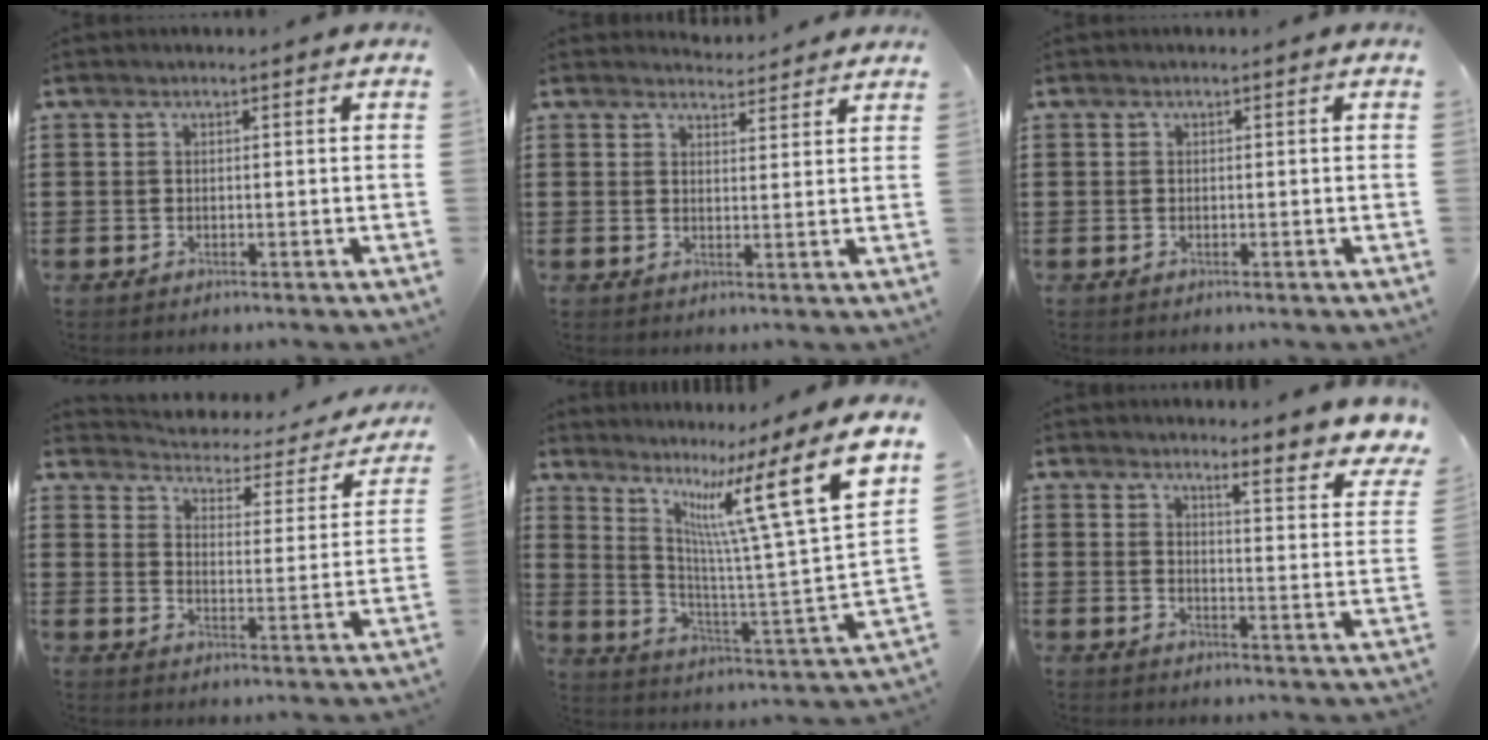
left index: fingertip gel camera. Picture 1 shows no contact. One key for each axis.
{"total": 3.2, "fx": 3.1, "fy": 0.6, "fz": 0.1, "tx": -0.003, "ty": -0.012, "tz": 0.058}
{"total": 0.0}
{"total": 2.8, "fx": 2.7, "fy": 0.7, "fz": 0.4, "tx": -0.028, "ty": -0.024, "tz": 0.037}
{"total": 15.1, "fx": 8.0, "fy": 1.0, "fz": 12.7, "tx": -0.232, "ty": -0.059, "tz": 0.114}
{"total": 4.6, "fx": 4.1, "fy": -0.3, "fz": 2.2, "tx": -0.048, "ty": -0.037, "tz": 0.060}